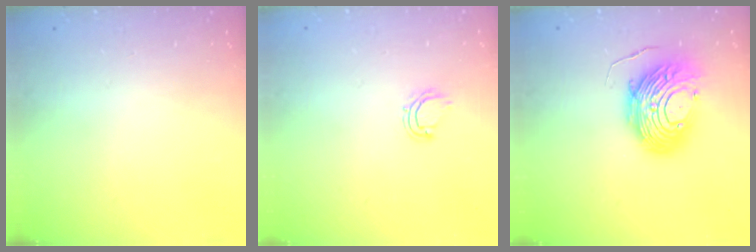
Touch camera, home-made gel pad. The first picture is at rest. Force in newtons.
{"total": 4.8, "press": 4.7, "slide": 0.7}
{"total": 13.5, "press": 13.4, "slide": 1.0}